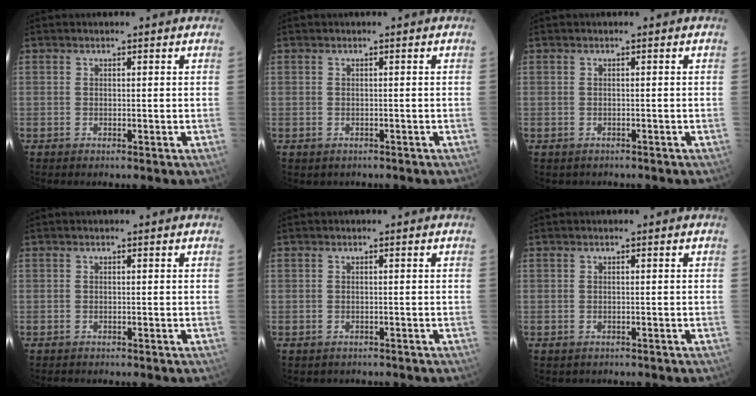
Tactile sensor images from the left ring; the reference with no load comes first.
{"total": 1.4, "force": [-1.0, 0.9, 0.2], "torque": [-0.006, 0.001, -0.010]}
{"total": 1.8, "force": [-1.5, 1.0, 0.1], "torque": [-0.007, 0.001, -0.017]}
{"total": 1.2, "force": [-1.1, 0.4, 0.3], "torque": [-0.008, -0.002, -0.014]}
{"total": 1.9, "force": [-1.6, 1.0, 0.1], "torque": [-0.005, 0.000, -0.020]}
{"total": 1.5, "force": [-1.2, 0.8, 0.1], "torque": [-0.007, 0.001, -0.013]}